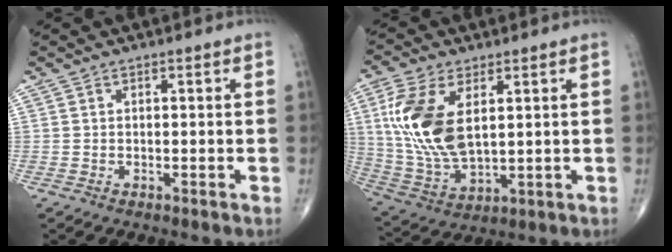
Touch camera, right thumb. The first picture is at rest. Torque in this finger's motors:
{"motor_torque": [1.37, 2.15, 1.58, 0.48, 0.57]}